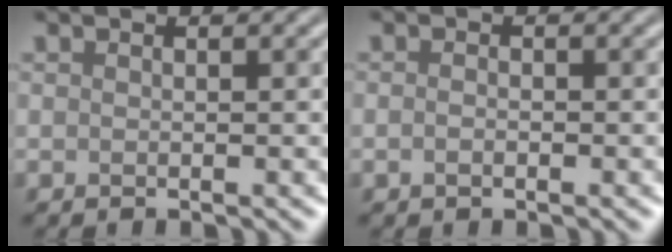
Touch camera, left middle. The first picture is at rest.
{"total": 0.8, "force": [-0.3, 0.4, 0.6], "torque": [-0.013, -0.001, -0.008]}